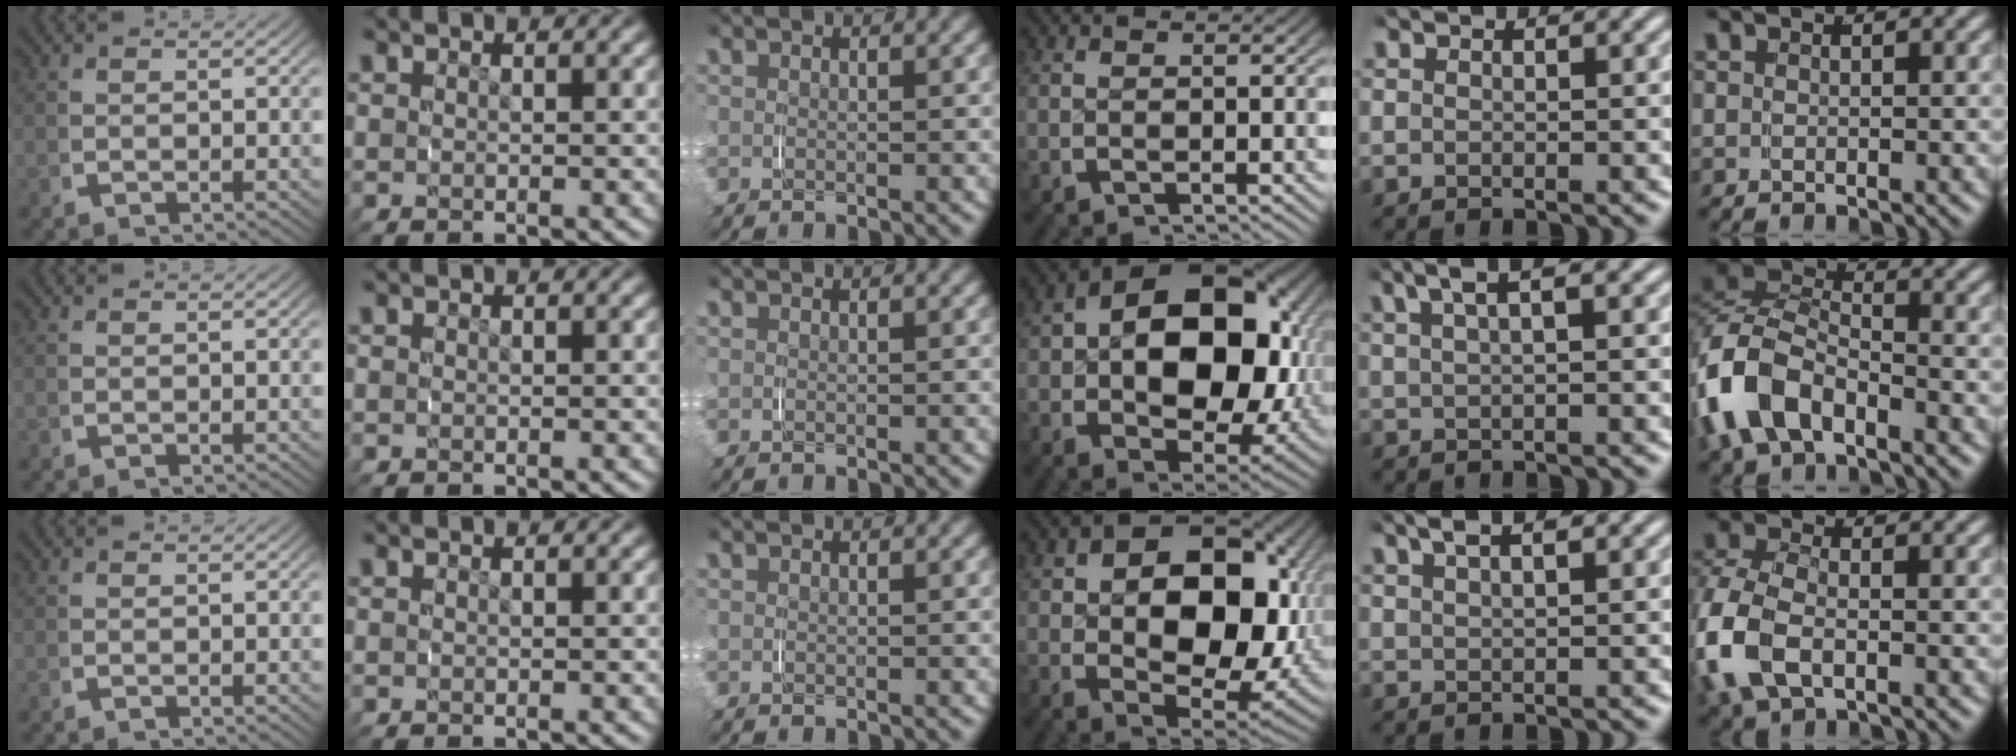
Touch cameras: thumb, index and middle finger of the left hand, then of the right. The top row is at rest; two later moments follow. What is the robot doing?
{"motion": "grasp_and_lifting", "object": "shorts"}